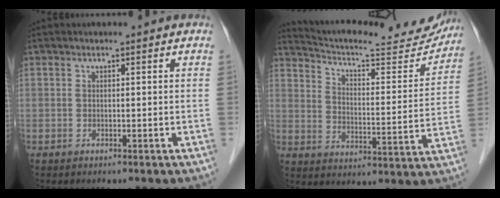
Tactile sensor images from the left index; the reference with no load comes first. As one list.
[{"total": 22.1, "force": [21.0, 3.1, 6.2], "torque": [-0.097, -0.039, 0.280]}]